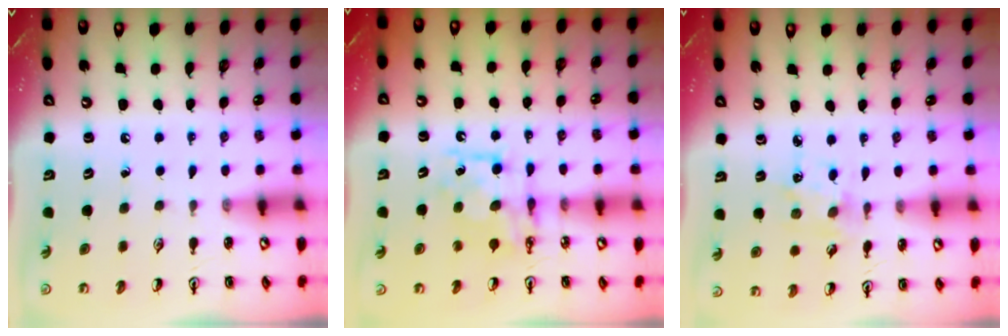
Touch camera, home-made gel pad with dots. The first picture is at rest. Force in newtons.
{"total": 8.1, "press": 8.1, "slide": 0.4}
{"total": 1.7, "press": 1.7, "slide": 0.3}